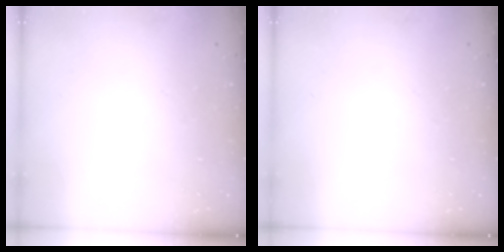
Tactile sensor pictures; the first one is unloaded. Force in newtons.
{"total": 0.0}